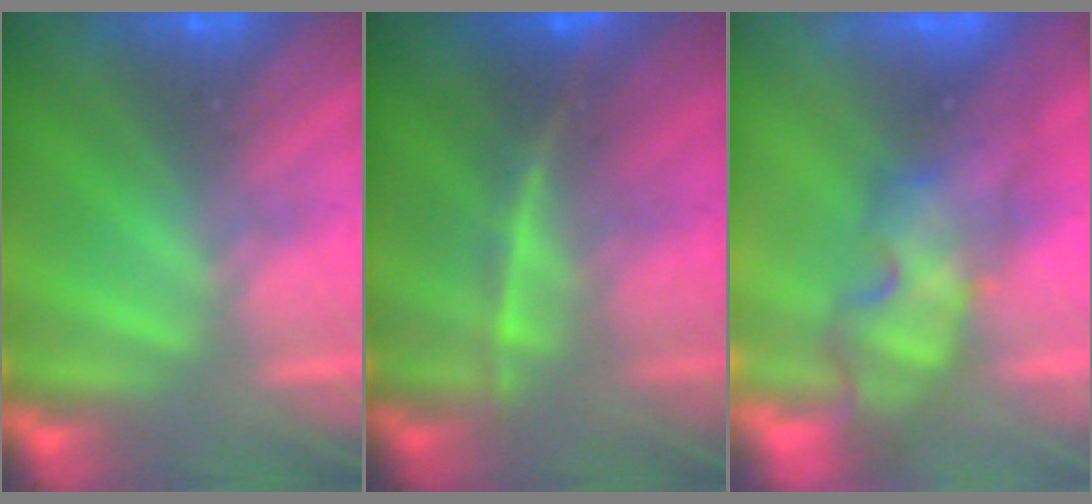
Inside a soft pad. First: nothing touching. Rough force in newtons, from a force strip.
{"total": 2.4}
{"total": 4.4}